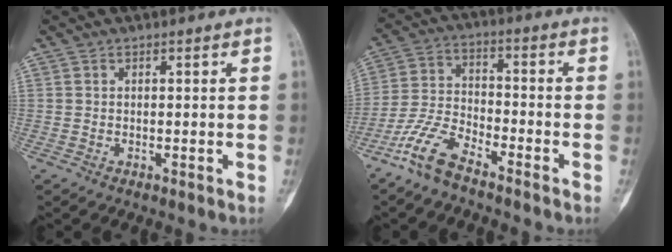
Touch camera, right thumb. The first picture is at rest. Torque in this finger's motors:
{"motor_torque": [-0.25, 0.18, -0.07, -0.06, 0.22]}